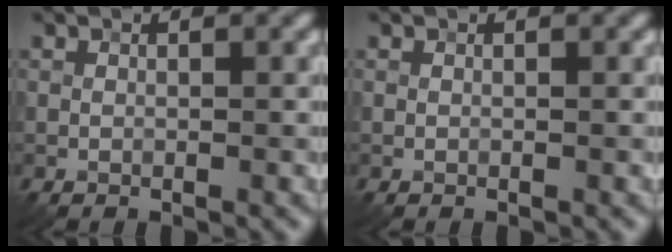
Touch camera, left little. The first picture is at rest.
{"total": 0.0}